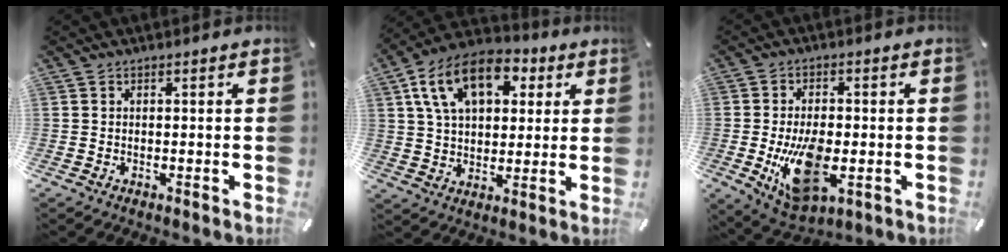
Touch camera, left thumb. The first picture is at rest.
{"total": 15.4, "force": [6.8, 9.9, 9.5], "torque": [-0.168, -0.009, 0.123]}
{"total": 13.6, "force": [-2.4, 7.5, 11.2], "torque": [-0.204, -0.013, -0.037]}